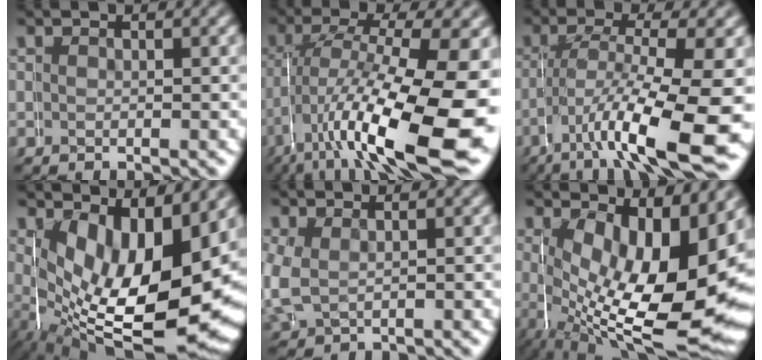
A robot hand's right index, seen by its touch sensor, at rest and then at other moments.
{"total": 11.8, "force": [-3.1, 4.3, 10.5], "torque": [-0.164, -0.025, -0.025]}
{"total": 9.3, "force": [-3.8, 2.4, 8.1], "torque": [-0.139, -0.022, -0.049]}
{"total": 15.0, "force": [-0.6, 7.6, 13.0], "torque": [-0.223, -0.067, 0.035]}
{"total": 4.4, "force": [-0.6, 3.9, 1.9], "torque": [-0.073, -0.025, 0.006]}
{"total": 15.0, "force": [-1.2, 7.0, 13.3], "torque": [-0.218, -0.065, 0.026]}